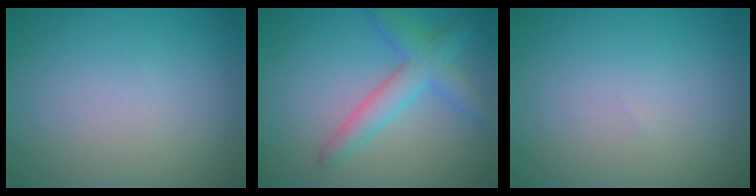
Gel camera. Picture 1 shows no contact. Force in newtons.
{"total": 3.8, "press": 3.8, "slide": 0.1}
{"total": 0.0}